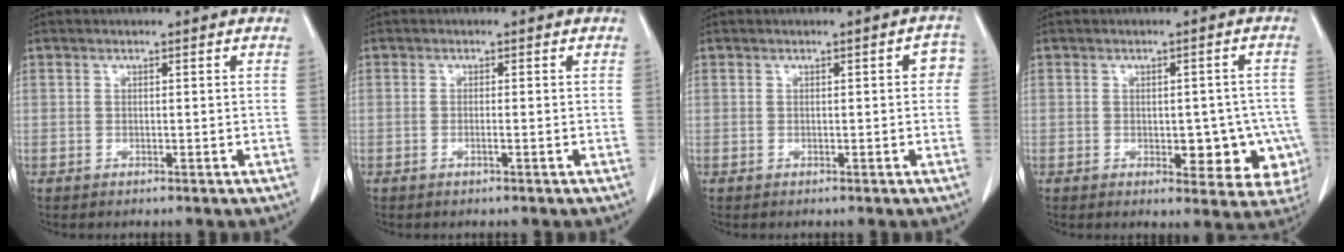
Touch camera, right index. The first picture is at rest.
{"total": 0.5, "force": [-0.2, -0.1, 0.5], "torque": [-0.010, 0.002, -0.003]}
{"total": 2.2, "force": [0.3, 0.9, 2.0], "torque": [-0.010, 0.009, -0.001]}
{"total": 8.6, "force": [-2.3, 4.7, 6.8], "torque": [-0.055, 0.013, -0.020]}